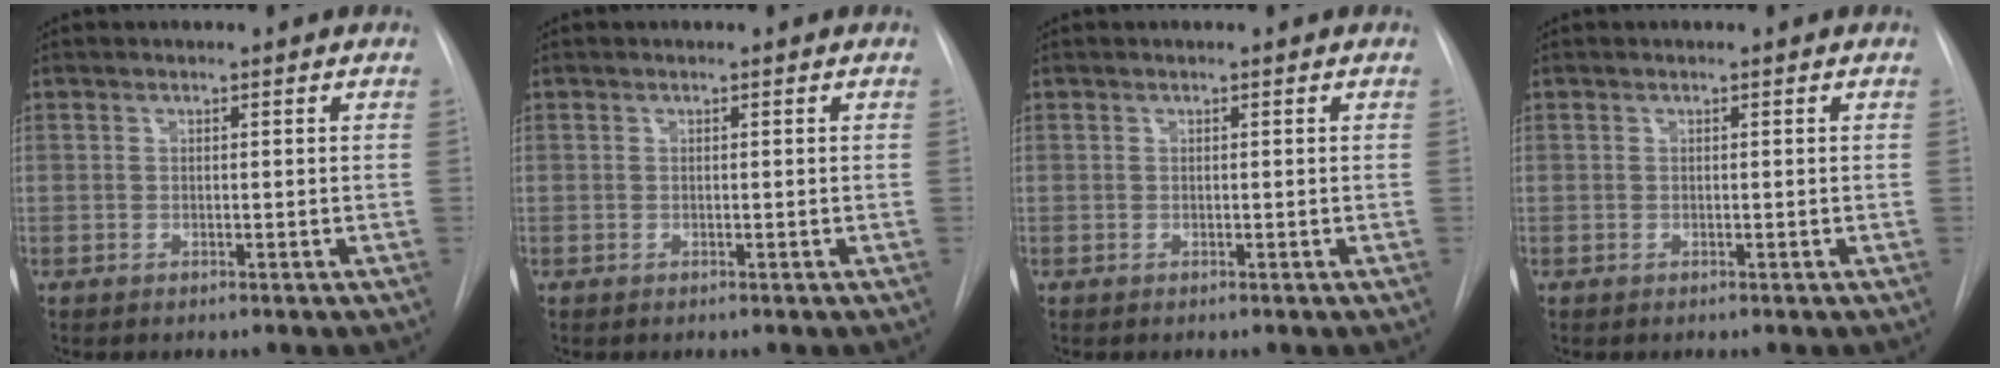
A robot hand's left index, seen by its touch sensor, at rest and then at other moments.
{"total": 0.0}
{"total": 0.0}
{"total": 0.0}